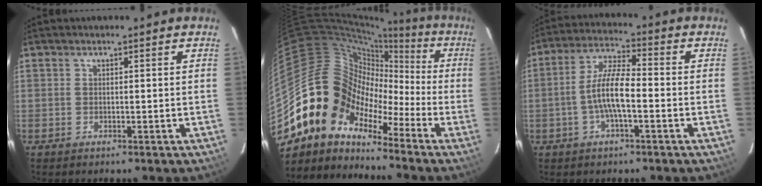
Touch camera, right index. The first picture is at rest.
{"total": 13.4, "force": [-6.5, 10.7, 4.7], "torque": [-0.076, 0.026, -0.141]}
{"total": 8.4, "force": [-2.3, 2.0, 7.9], "torque": [-0.162, 0.008, -0.043]}